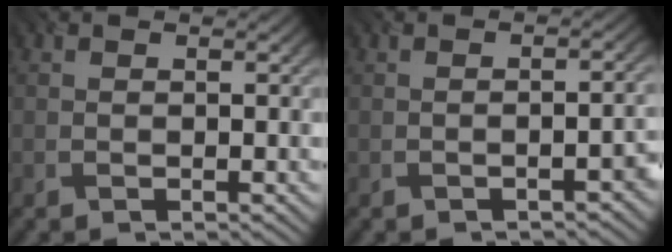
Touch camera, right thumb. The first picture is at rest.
{"total": 2.3, "force": [-1.3, 0.6, 1.8], "torque": [-0.023, 0.009, -0.020]}